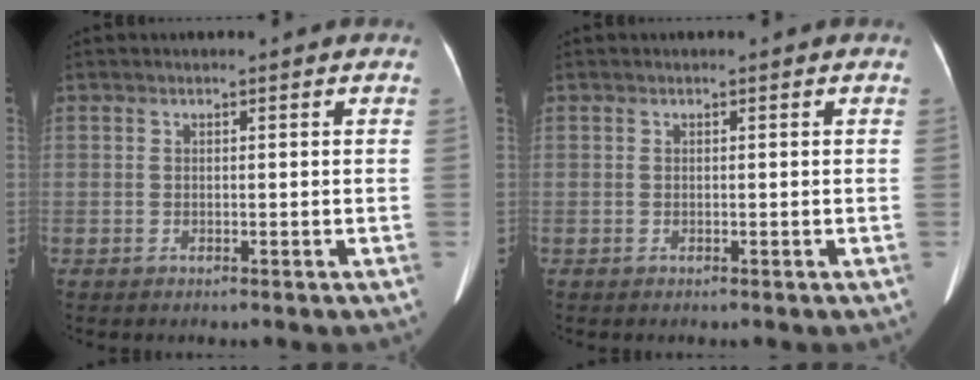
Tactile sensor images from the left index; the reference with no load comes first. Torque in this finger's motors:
{"motor_torque": [-0.04, -0.13, 0.00, 0.00]}